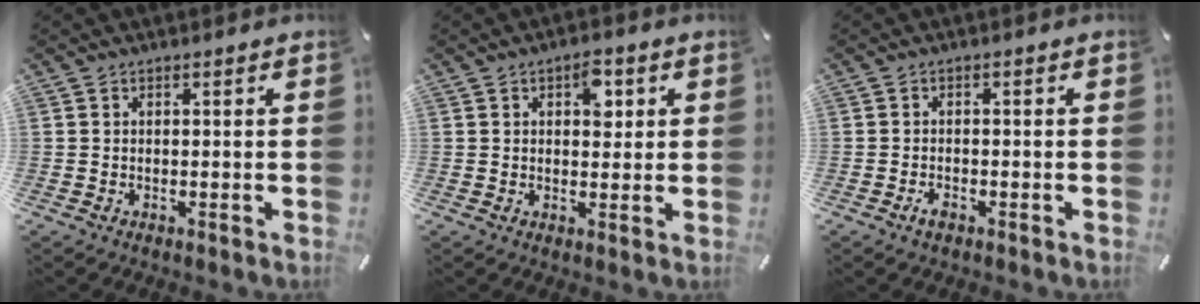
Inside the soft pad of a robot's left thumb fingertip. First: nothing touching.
{"total": 5.3, "force": [1.9, 3.2, 3.8], "torque": [-0.034, -0.009, 0.021]}
{"total": 1.8, "force": [-1.1, 0.8, 1.1], "torque": [-0.028, 0.002, -0.024]}